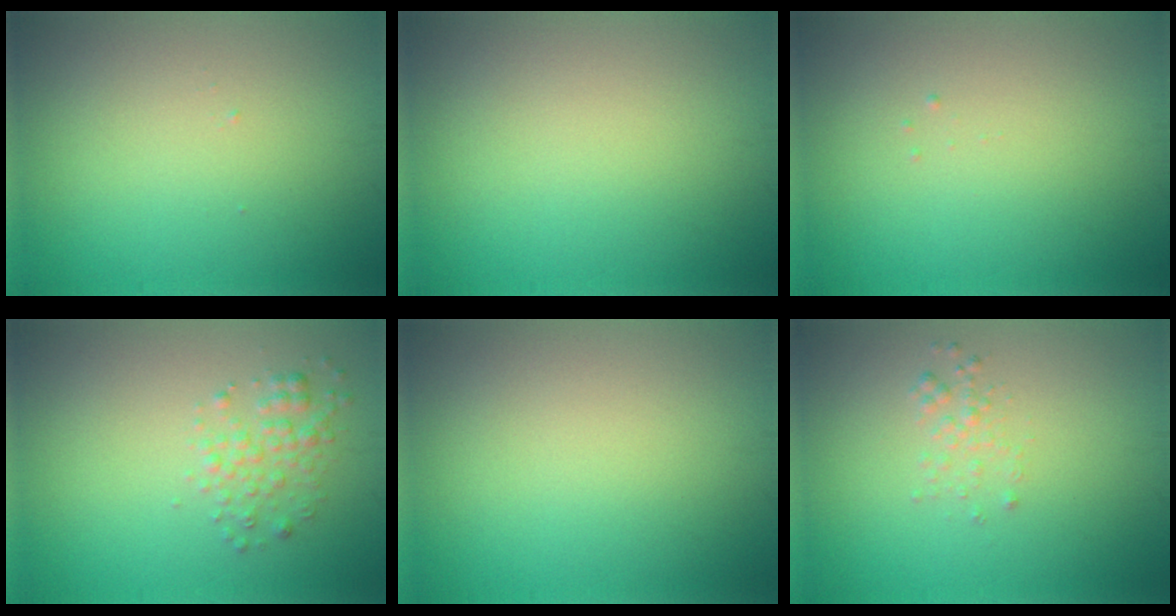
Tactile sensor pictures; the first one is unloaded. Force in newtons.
{"total": 0.0}
{"total": 0.0}
{"total": 2.0, "press": 2.0, "slide": 0.1}
{"total": 0.0}
{"total": 1.1, "press": 1.1, "slide": 0.1}